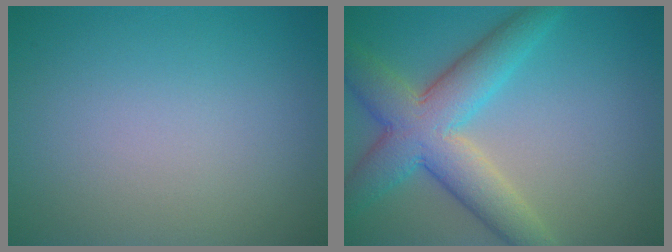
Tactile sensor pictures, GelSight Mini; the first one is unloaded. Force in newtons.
{"total": 7.5, "press": 7.5, "slide": 0.2}